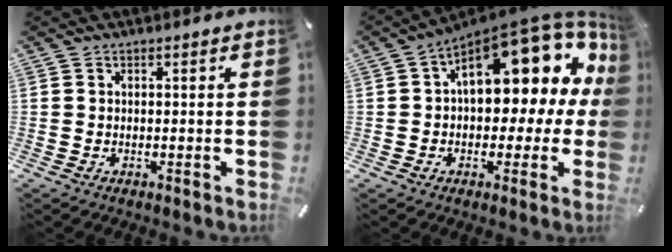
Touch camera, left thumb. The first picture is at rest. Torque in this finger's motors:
{"motor_torque": [1.31, 2.31, 1.01, -0.51, 0.49]}